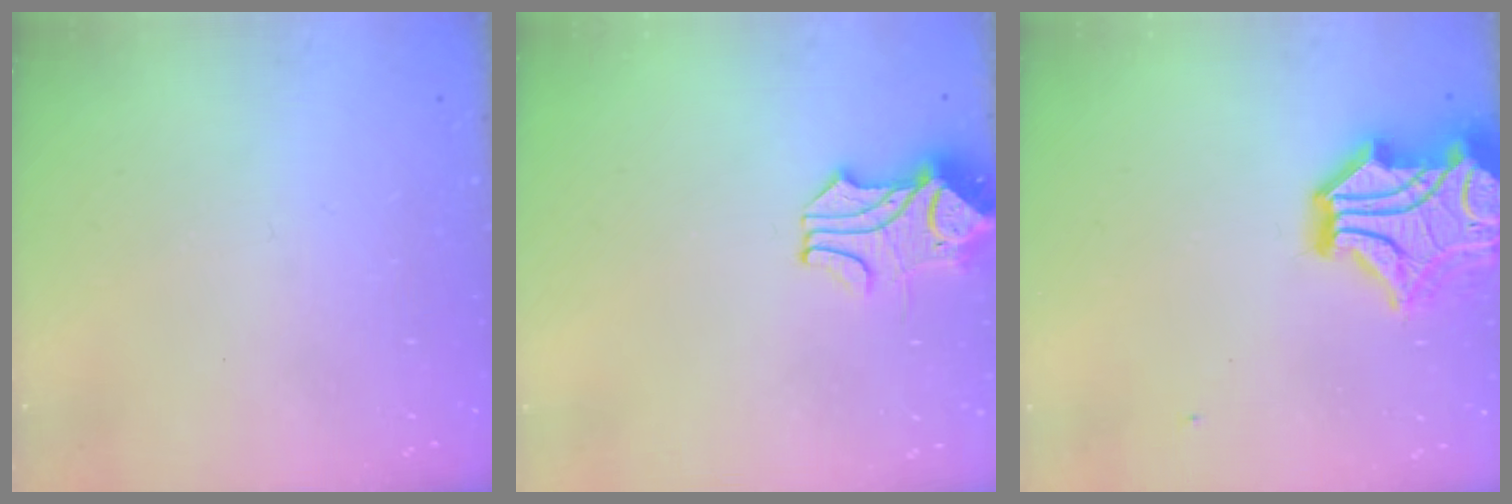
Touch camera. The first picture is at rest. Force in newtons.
{"total": 2.1, "press": 1.8, "slide": 1.2}
{"total": 14.0, "press": 13.8, "slide": 2.6}